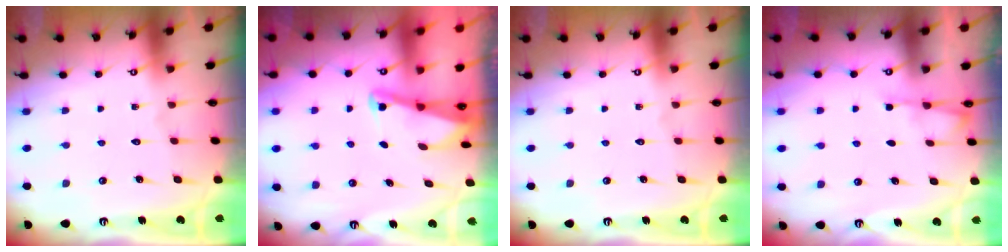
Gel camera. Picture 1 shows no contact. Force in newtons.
{"total": 2.2, "press": 2.1, "slide": 0.4}
{"total": 0.0}
{"total": 2.3, "press": 2.3, "slide": 0.4}